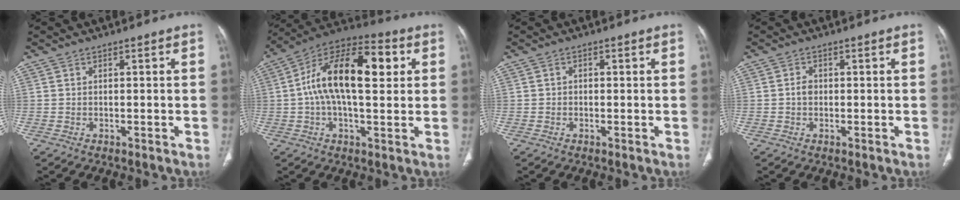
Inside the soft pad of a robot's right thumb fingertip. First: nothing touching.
{"total": 19.4, "force": [3.3, 9.1, 16.8], "torque": [-0.271, 0.032, 0.043]}
{"total": 0.8, "force": [0.0, 0.7, 0.4], "torque": [-0.002, 0.002, -0.005]}
{"total": 1.7, "force": [-0.1, 1.4, 1.1], "torque": [-0.013, 0.006, -0.005]}